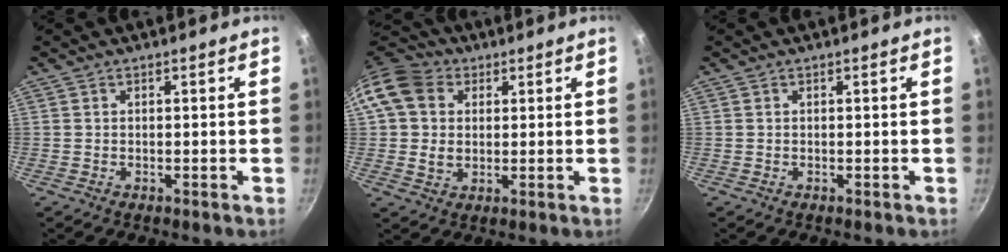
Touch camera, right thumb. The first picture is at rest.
{"total": 11.7, "force": [3.0, 9.4, 6.3], "torque": [-0.105, 0.005, 0.043]}
{"total": 0.0}